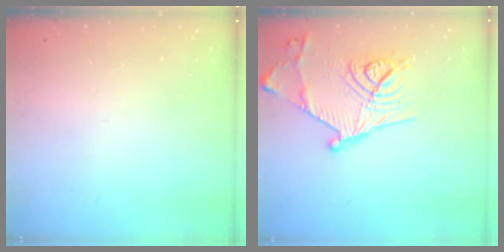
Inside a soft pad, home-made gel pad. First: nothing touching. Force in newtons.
{"total": 17.2, "press": 17.1, "slide": 1.9}